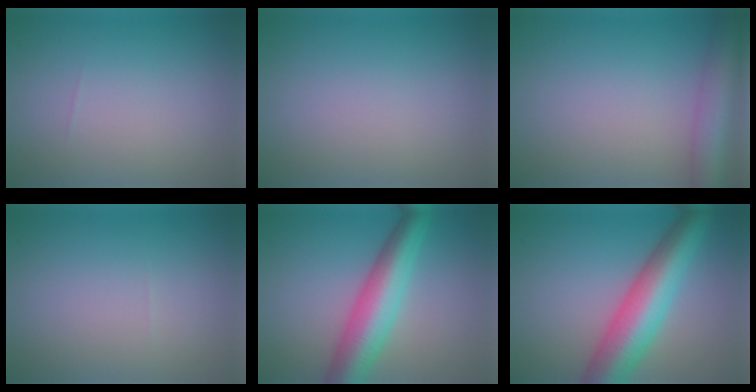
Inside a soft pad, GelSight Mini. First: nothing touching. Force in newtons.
{"total": 0.0}
{"total": 6.1, "press": 6.1, "slide": 0.3}
{"total": 0.0}
{"total": 6.8, "press": 6.8, "slide": 0.2}
{"total": 8.2, "press": 8.2, "slide": 0.3}